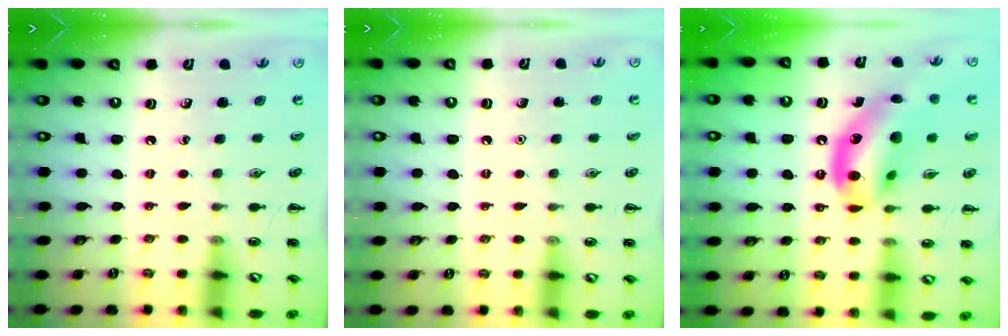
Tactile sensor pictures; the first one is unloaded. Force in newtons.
{"total": 1.5, "press": 1.5, "slide": 0.1}
{"total": 17.3, "press": 16.7, "slide": 4.4}